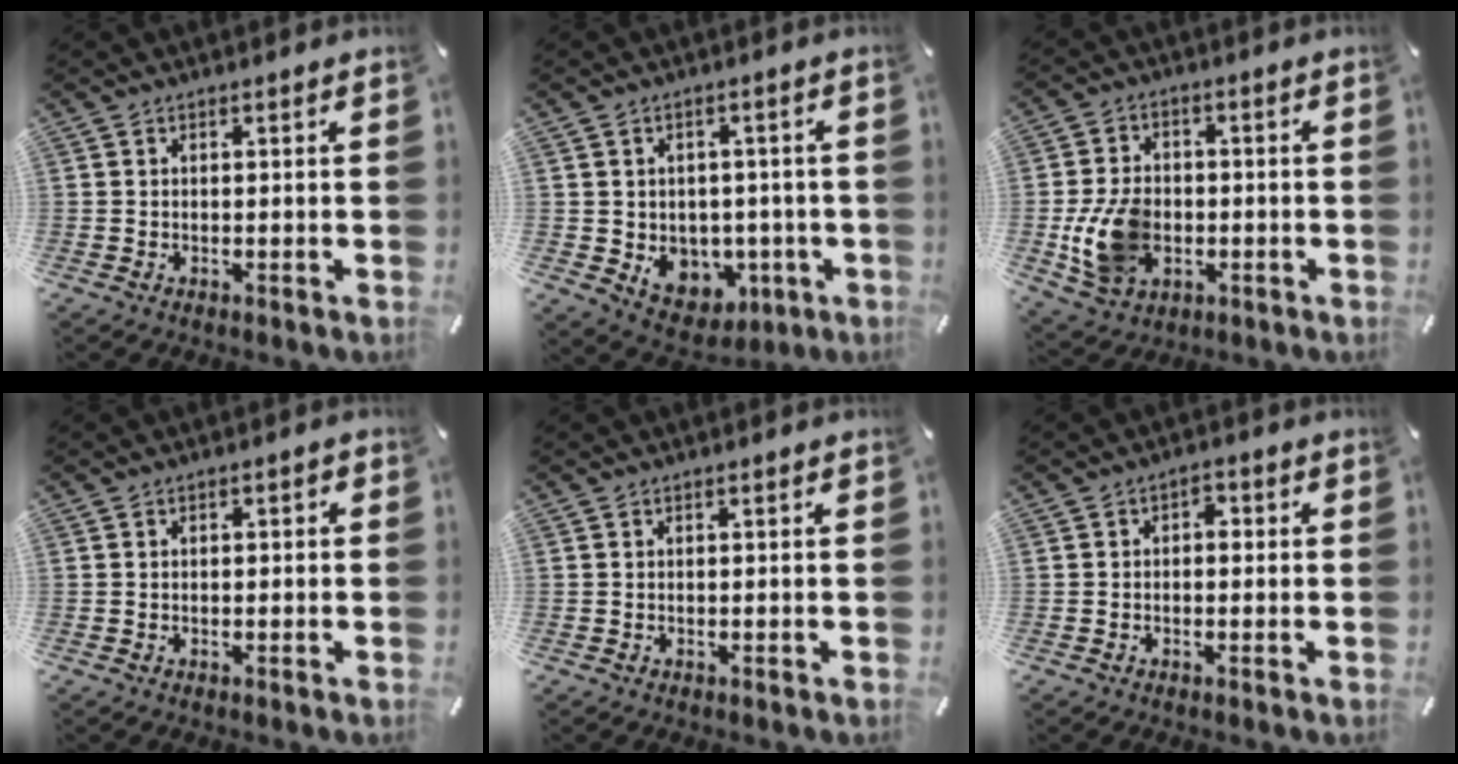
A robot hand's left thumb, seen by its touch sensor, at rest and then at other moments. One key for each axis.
{"total": 6.7, "fx": 0.3, "fy": 6.5, "fz": 1.8, "tx": -0.016, "ty": -0.010, "tz": 0.015}
{"total": 12.4, "fx": -2.4, "fy": 9.3, "fz": 7.8, "tx": -0.164, "ty": 0.005, "tz": -0.041}
{"total": 1.0, "fx": -0.3, "fy": 0.6, "fz": 0.7, "tx": -0.013, "ty": 0.003, "tz": -0.007}
{"total": 0.0}
{"total": 2.2, "fx": -0.6, "fy": 1.6, "fz": 1.5, "tx": -0.022, "ty": 0.008, "tz": -0.016}